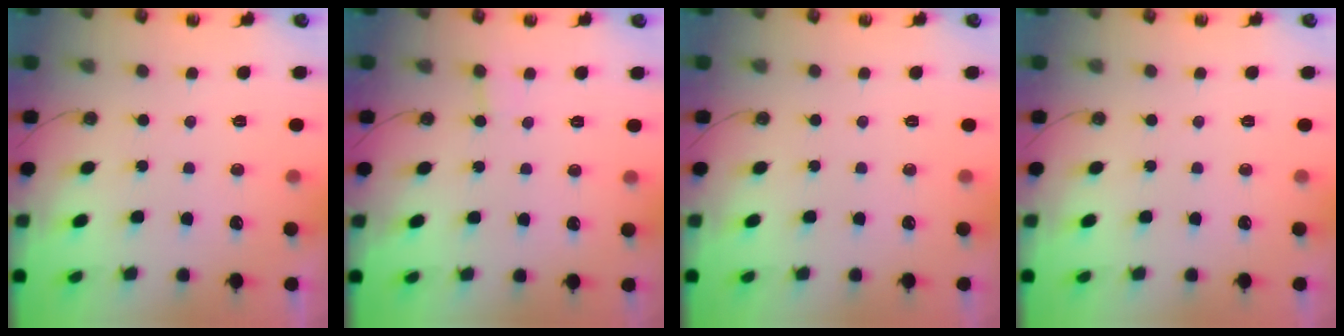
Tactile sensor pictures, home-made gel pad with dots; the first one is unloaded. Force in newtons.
{"total": 2.4, "press": 2.4, "slide": 0.3}
{"total": 0.0}
{"total": 0.0}